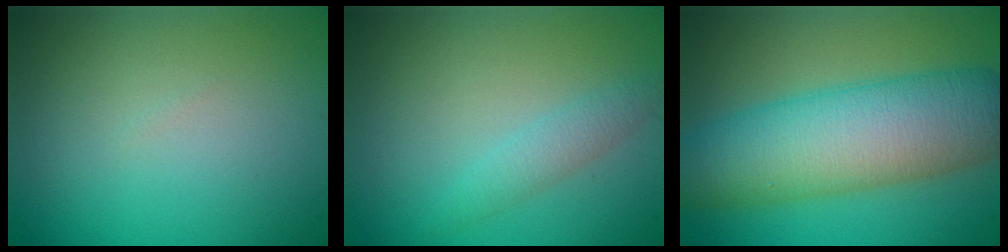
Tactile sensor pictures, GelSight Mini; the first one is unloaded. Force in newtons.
{"total": 1.7, "press": 1.7, "slide": 0.1}
{"total": 10.2, "press": 10.2, "slide": 0.3}